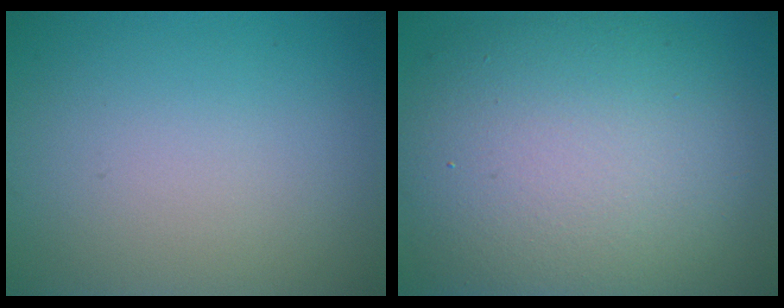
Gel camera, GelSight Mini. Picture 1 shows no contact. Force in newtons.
{"total": 12.5, "press": 12.5, "slide": 1.0}